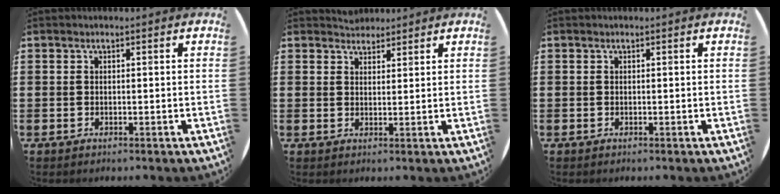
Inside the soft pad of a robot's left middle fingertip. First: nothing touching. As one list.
[{"total": 2.2, "force": [2.1, 0.6, -0.1], "torque": [-0.001, 0.002, 0.041]}, {"total": 0.0}]